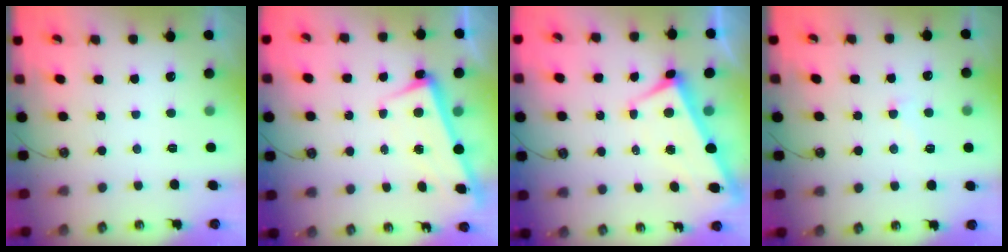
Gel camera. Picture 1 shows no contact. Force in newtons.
{"total": 2.3, "press": 2.2, "slide": 0.8}
{"total": 2.5, "press": 2.3, "slide": 0.9}
{"total": 0.9, "press": 0.8, "slide": 0.4}